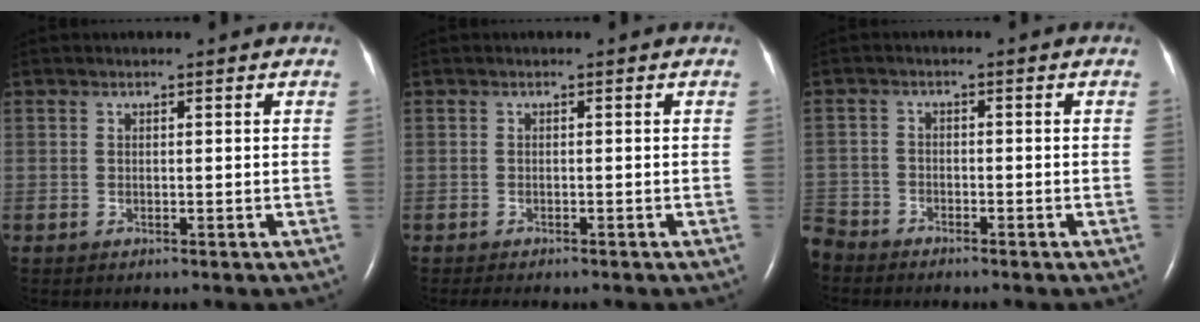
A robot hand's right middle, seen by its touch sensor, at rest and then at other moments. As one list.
[{"total": 3.4, "force": [-2.9, 0.9, 1.7], "torque": [-0.026, -0.009, -0.033]}, {"total": 4.6, "force": [-4.3, 1.6, 0.0], "torque": [0.006, -0.007, -0.089]}]